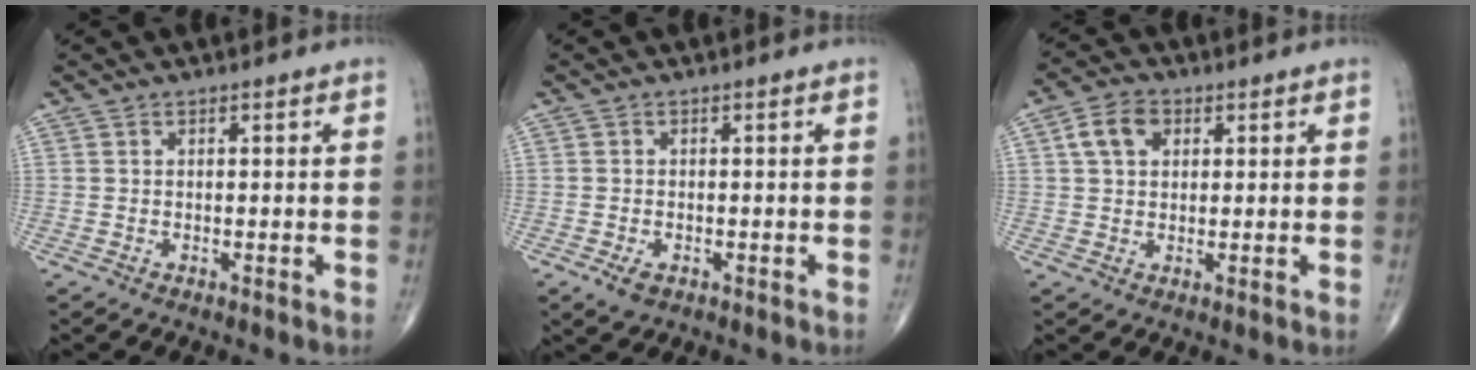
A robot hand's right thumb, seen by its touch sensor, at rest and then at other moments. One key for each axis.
{"total": 4.3, "fx": -1.7, "fy": 2.7, "fz": 2.9, "tx": -0.049, "ty": -0.001, "tz": -0.020}
{"total": 5.9, "fx": 1.9, "fy": 4.2, "fz": 3.7, "tx": -0.058, "ty": 0.008, "tz": 0.030}